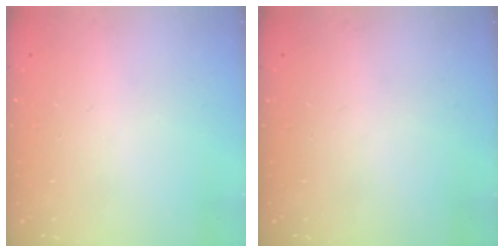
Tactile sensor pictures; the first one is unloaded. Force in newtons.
{"total": 0.0}